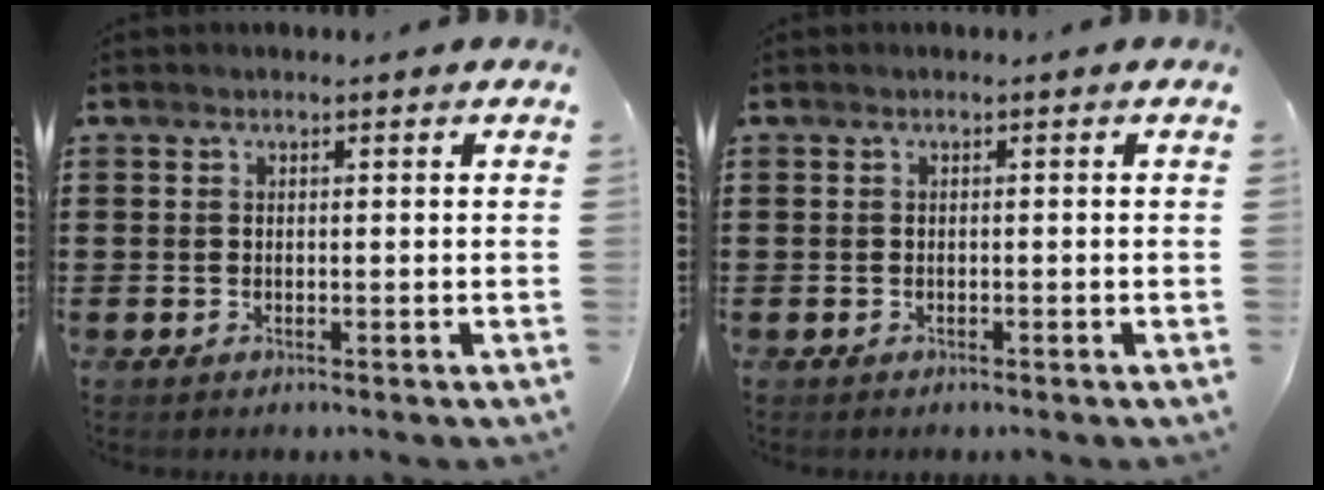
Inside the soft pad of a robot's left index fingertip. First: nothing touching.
{"total": 0.0}